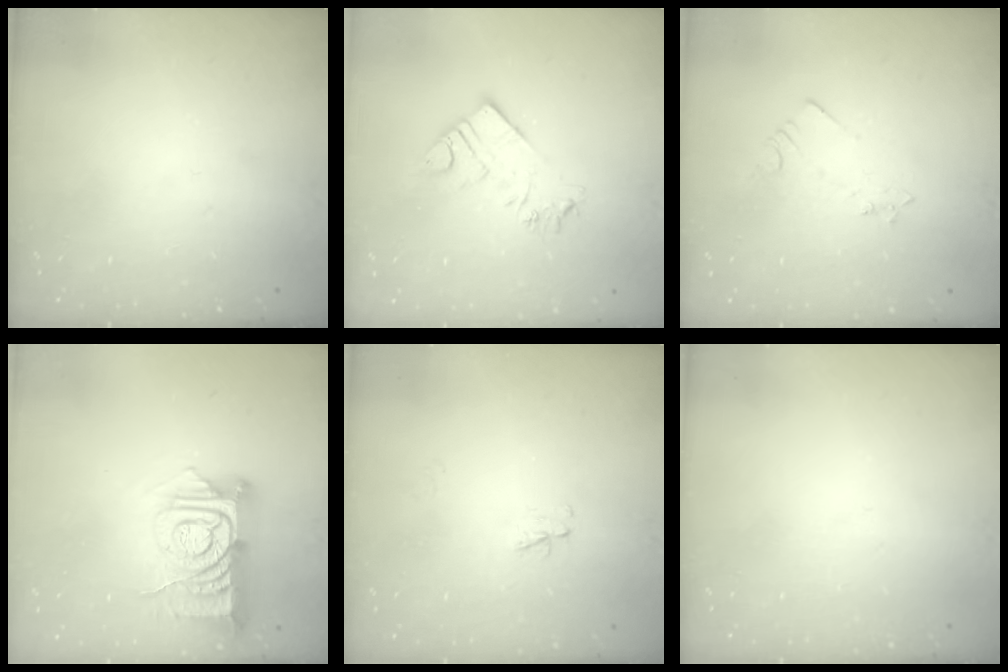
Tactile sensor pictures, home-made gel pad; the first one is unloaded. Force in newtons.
{"total": 10.5, "press": 10.5, "slide": 1.0}
{"total": 2.5, "press": 2.5, "slide": 0.3}
{"total": 13.0, "press": 13.0, "slide": 1.1}
{"total": 3.0, "press": 3.0, "slide": 0.4}
{"total": 0.0}